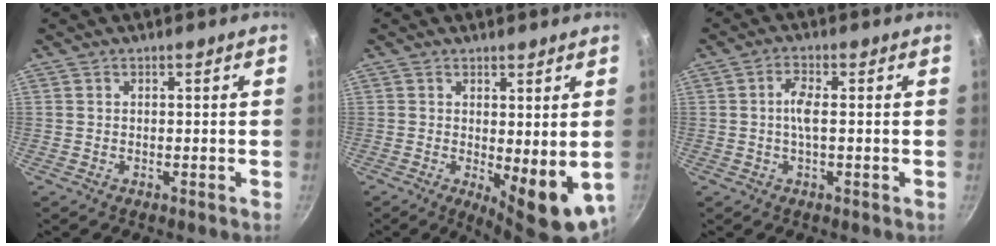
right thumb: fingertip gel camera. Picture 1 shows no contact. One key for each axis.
{"total": 9.6, "fx": -0.5, "fy": 3.5, "fz": 8.9, "tx": -0.102, "ty": -0.010, "tz": 0.005}
{"total": 3.5, "fx": -0.1, "fy": 0.9, "fz": 3.3, "tx": -0.077, "ty": 0.007, "tz": -0.005}